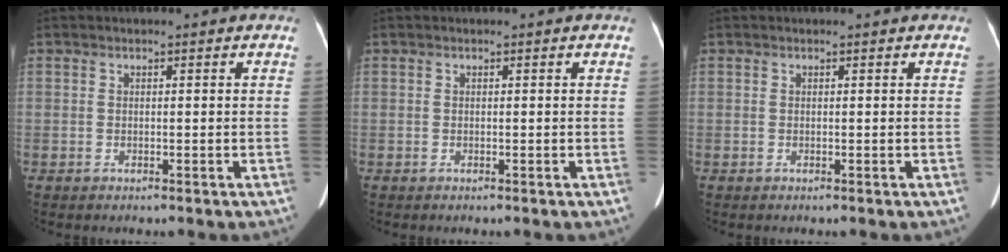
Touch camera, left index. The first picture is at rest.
{"total": 0.0}
{"total": 0.0}